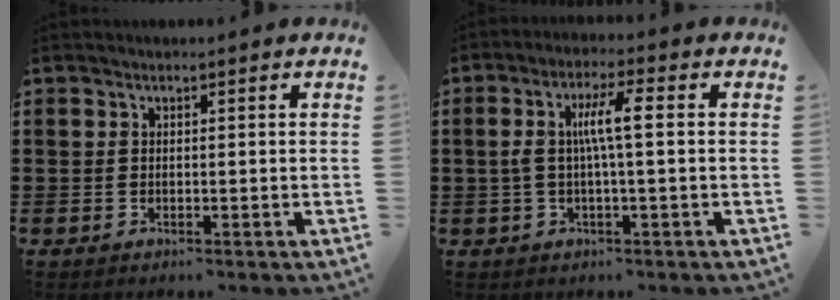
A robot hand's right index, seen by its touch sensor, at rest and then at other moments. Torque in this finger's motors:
{"motor_torque": [0.83, -0.36, 0.22, 0.21]}